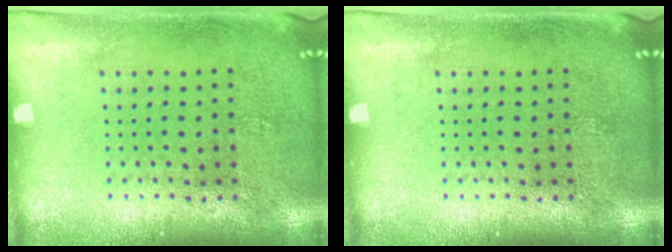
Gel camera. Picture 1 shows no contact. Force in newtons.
{"total": 0.0}